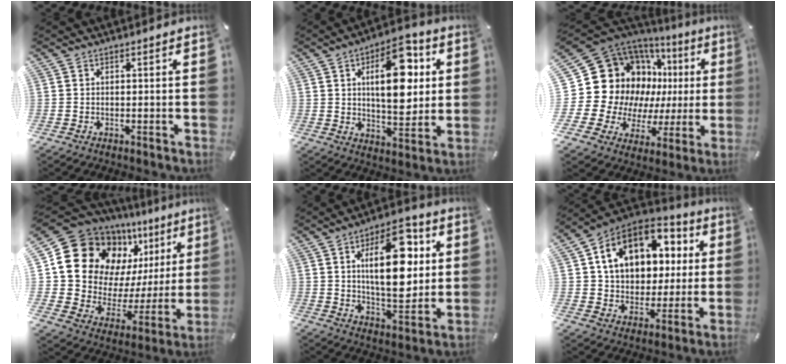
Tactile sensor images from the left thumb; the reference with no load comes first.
{"total": 17.0, "force": [4.7, 8.6, 13.9], "torque": [-0.203, -0.012, 0.073]}
{"total": 21.0, "force": [6.1, 17.1, 10.6], "torque": [-0.180, -0.057, 0.149]}
{"total": 17.1, "force": [9.7, 12.8, 5.9], "torque": [-0.091, -0.088, 0.193]}
{"total": 19.0, "force": [5.0, 9.4, 15.8], "torque": [-0.249, -0.015, 0.073]}
{"total": 16.1, "force": [5.7, 12.3, 8.7], "torque": [-0.150, -0.013, 0.112]}